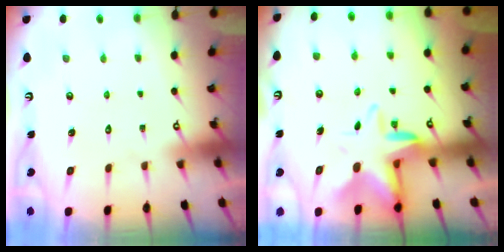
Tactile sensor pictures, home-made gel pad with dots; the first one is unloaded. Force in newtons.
{"total": 8.7, "press": 8.6, "slide": 1.5}